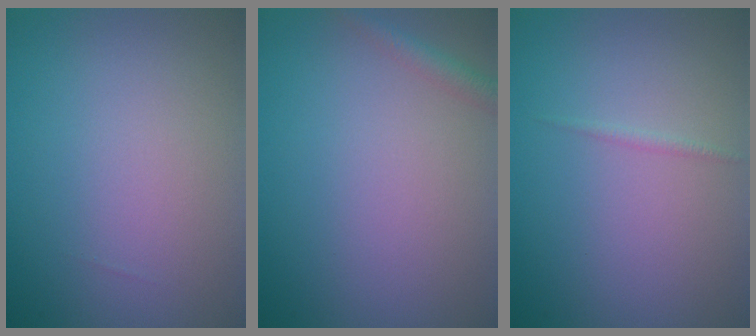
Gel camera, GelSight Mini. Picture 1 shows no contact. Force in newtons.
{"total": 1.5, "press": 1.5, "slide": 0.1}
{"total": 0.6, "press": 0.6, "slide": 0.0}